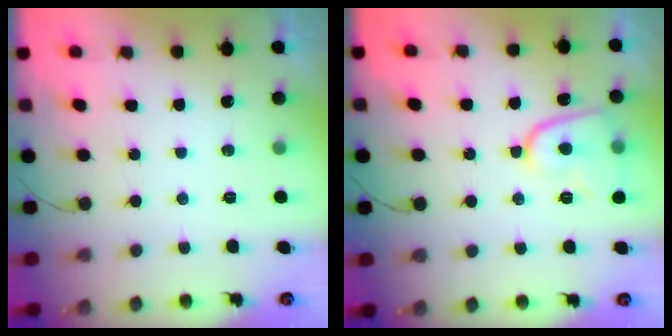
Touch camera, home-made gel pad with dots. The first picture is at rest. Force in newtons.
{"total": 9.6, "press": 9.6, "slide": 1.1}